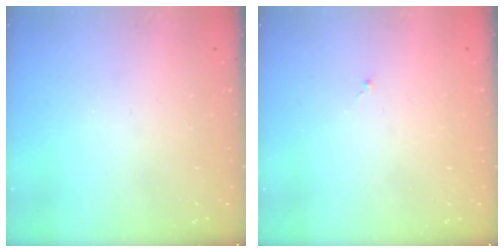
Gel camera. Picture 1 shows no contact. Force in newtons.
{"total": 0.0}